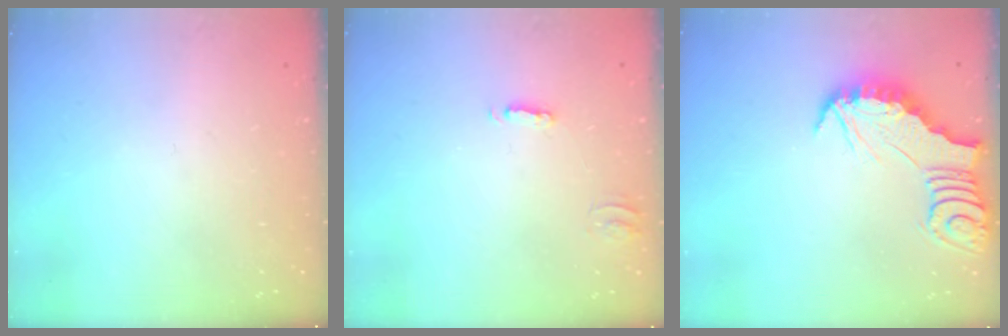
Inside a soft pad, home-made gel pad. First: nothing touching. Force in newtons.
{"total": 2.5, "press": 2.5, "slide": 0.2}
{"total": 2.8, "press": 2.8, "slide": 0.3}